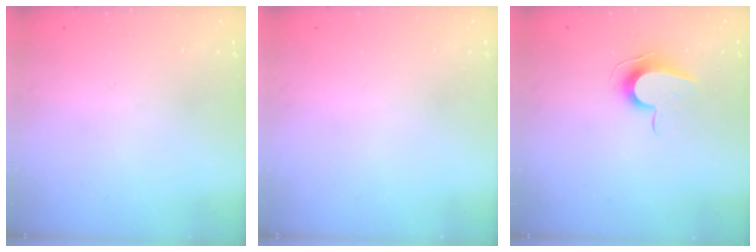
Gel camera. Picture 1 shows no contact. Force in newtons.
{"total": 0.0}
{"total": 8.9, "press": 8.8, "slide": 0.5}